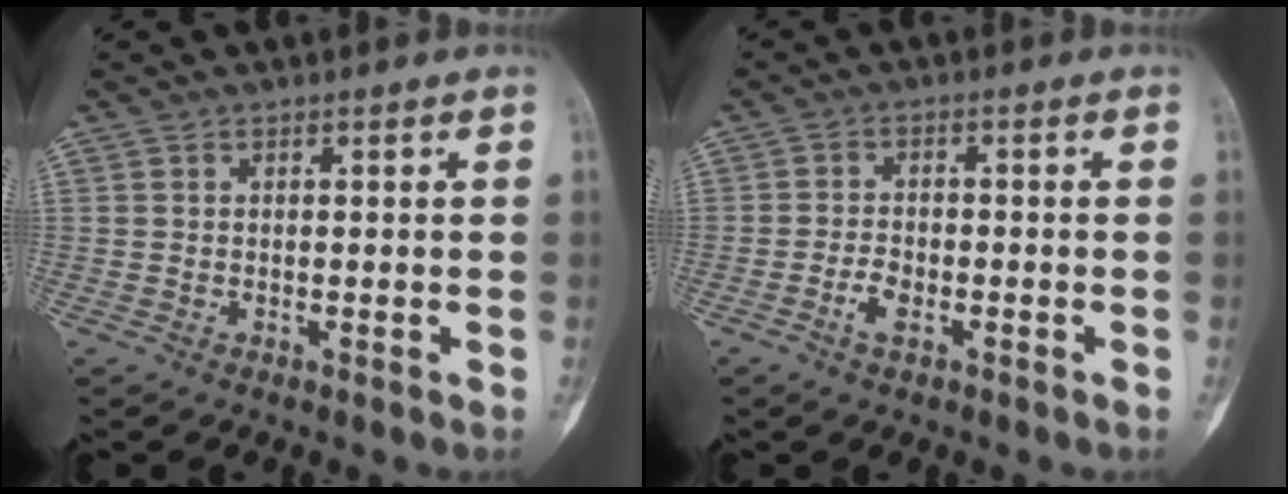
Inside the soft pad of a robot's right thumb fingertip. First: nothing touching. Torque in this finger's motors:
{"motor_torque": [-0.36, -0.30, 0.27, 0.25, -0.05]}